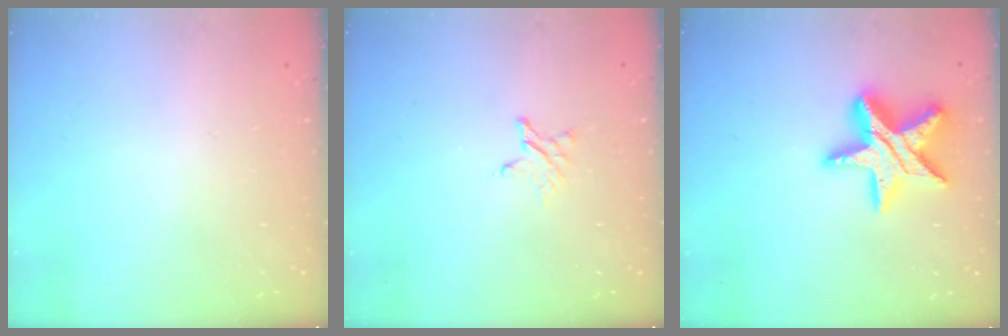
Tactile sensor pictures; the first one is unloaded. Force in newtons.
{"total": 2.3, "press": 2.3, "slide": 0.2}
{"total": 16.2, "press": 16.2, "slide": 1.0}